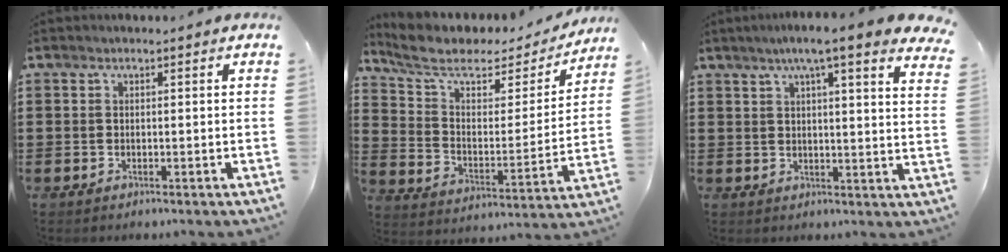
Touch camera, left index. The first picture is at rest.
{"total": 7.5, "force": [5.7, 3.0, 3.9], "torque": [-0.104, -0.031, 0.096]}
{"total": 6.1, "force": [4.5, -0.2, 4.1], "torque": [-0.088, -0.015, 0.072]}